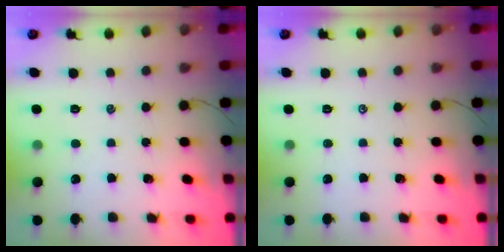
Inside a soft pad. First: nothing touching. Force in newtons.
{"total": 0.0}